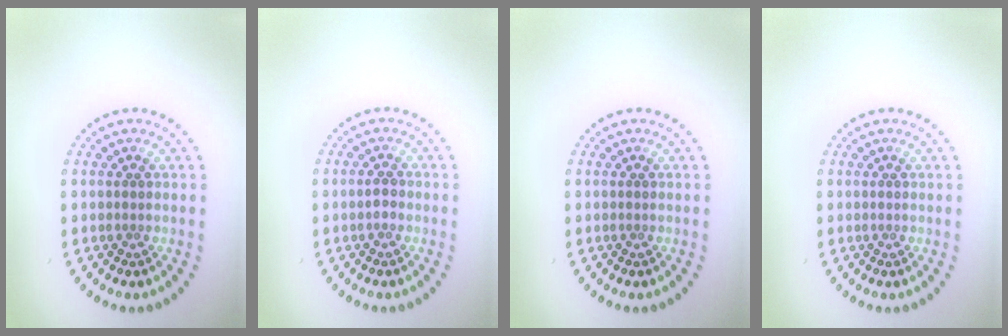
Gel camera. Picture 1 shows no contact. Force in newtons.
{"total": 0.9, "press": 0.9, "slide": 0.2}
{"total": 0.0}
{"total": 0.0}